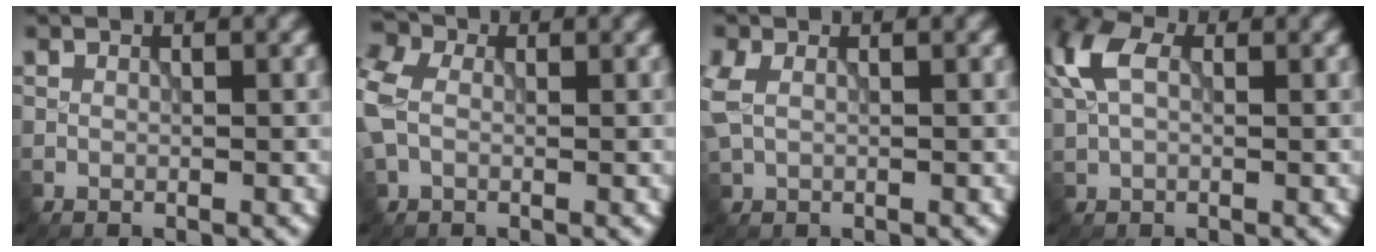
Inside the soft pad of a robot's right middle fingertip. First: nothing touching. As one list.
[{"total": 5.9, "force": [0.3, 4.4, 3.9], "torque": [-0.096, 0.007, -0.003]}, {"total": 3.5, "force": [0.4, 2.4, 2.5], "torque": [-0.070, -0.003, 0.011]}, {"total": 6.7, "force": [1.8, 4.1, 4.9], "torque": [-0.121, 0.014, 0.028]}]